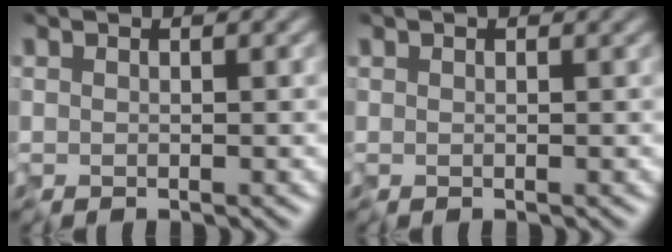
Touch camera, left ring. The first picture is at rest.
{"total": 1.6, "force": [1.0, 0.8, 1.0], "torque": [-0.018, 0.009, 0.011]}